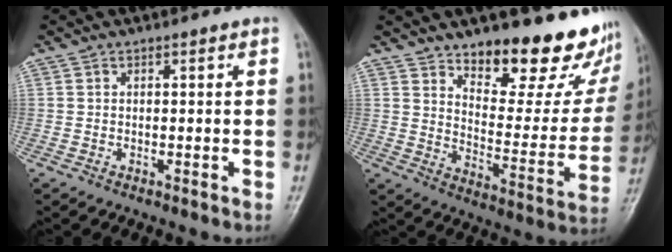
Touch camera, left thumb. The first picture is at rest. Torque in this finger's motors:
{"motor_torque": [0.63, 0.35, 1.01, -1.72, 0.07]}